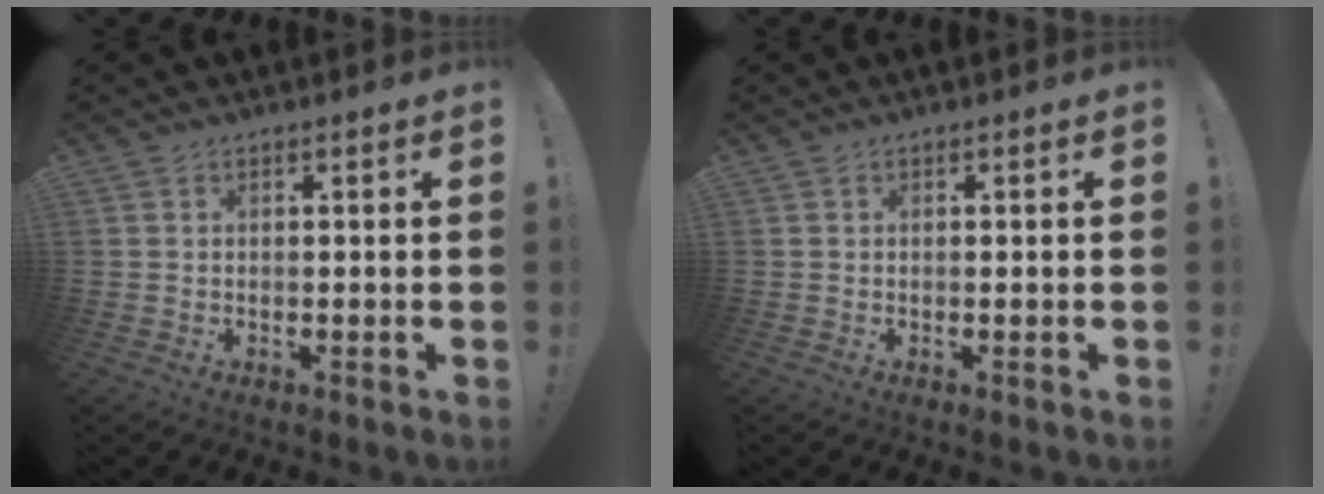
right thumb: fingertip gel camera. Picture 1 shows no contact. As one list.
[{"total": 0.0}]